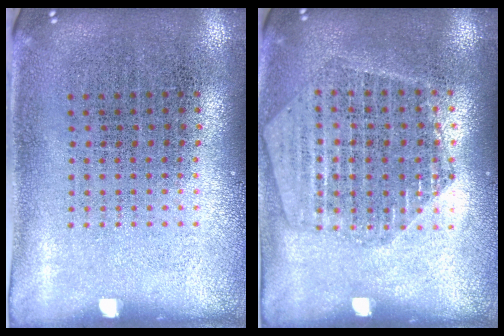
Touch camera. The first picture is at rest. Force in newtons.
{"total": 1.7, "press": 1.6, "slide": 0.3}